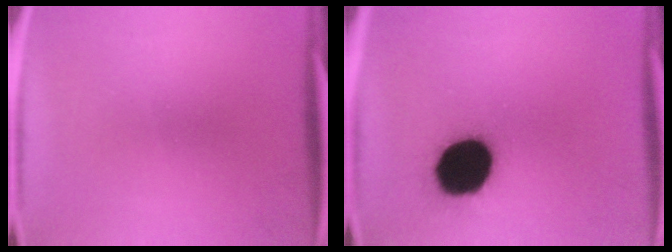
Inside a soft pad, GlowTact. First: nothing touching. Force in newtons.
{"total": 19.1}